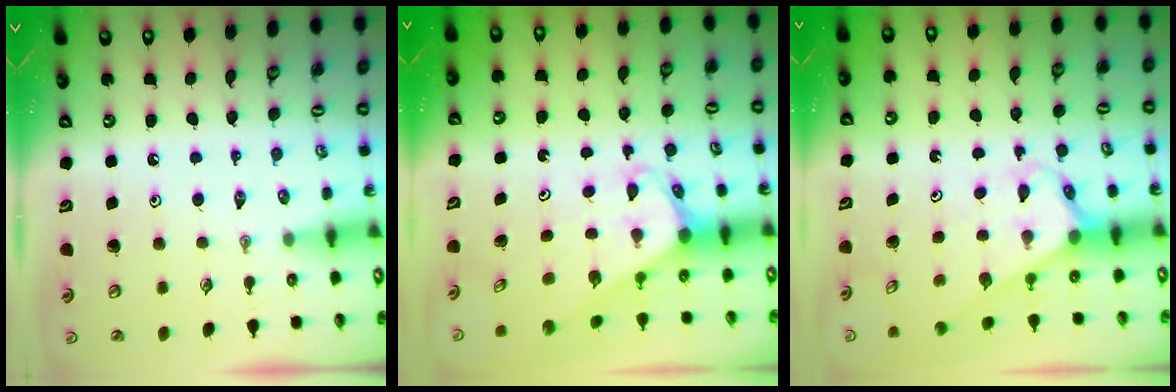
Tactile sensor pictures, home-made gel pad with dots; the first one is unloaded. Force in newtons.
{"total": 2.0, "press": 2.0, "slide": 0.1}
{"total": 2.7, "press": 2.7, "slide": 0.1}